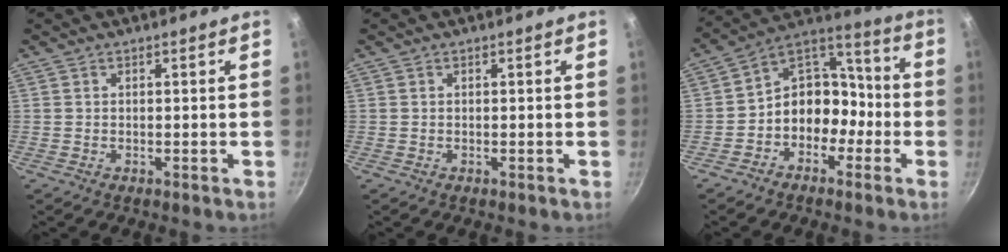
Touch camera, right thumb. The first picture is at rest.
{"total": 0.0}
{"total": 12.1, "force": [-4.2, 9.6, 6.1], "torque": [-0.035, 0.077, -0.086]}